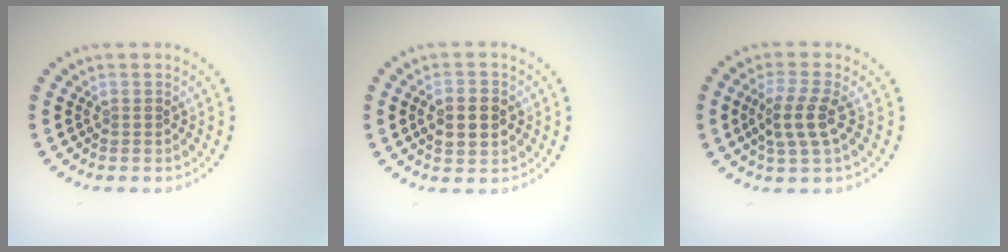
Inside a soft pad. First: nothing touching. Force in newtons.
{"total": 4.0, "press": 4.0, "slide": 0.2}
{"total": 3.2, "press": 2.9, "slide": 1.4}